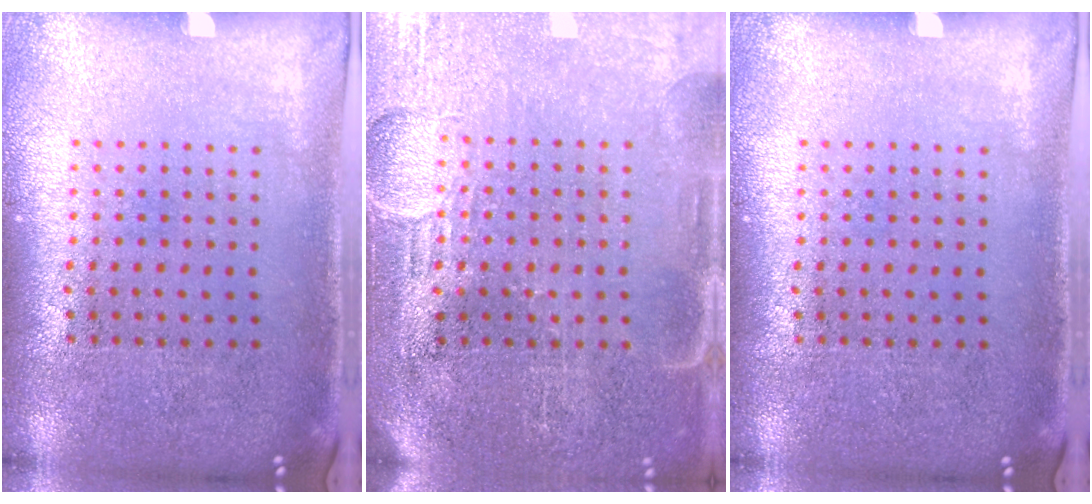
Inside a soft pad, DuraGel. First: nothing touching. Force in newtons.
{"total": 3.9, "press": 3.5, "slide": 1.8}
{"total": 0.0}